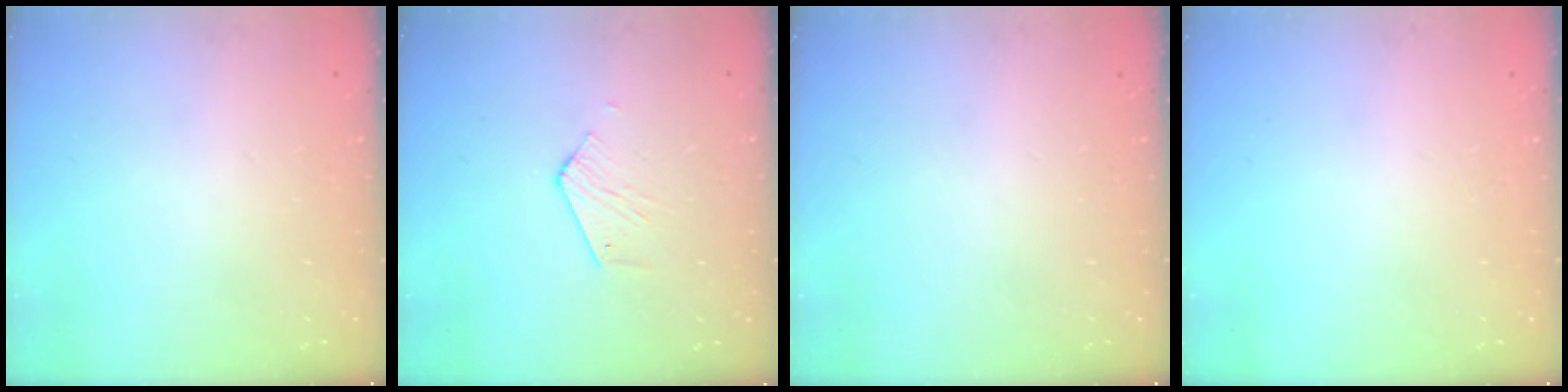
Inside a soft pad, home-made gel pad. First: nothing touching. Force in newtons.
{"total": 3.5, "press": 3.5, "slide": 0.2}
{"total": 0.0}
{"total": 0.0}